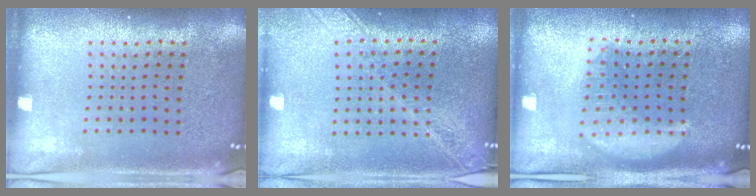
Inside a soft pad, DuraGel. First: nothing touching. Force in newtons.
{"total": 1.8, "press": 1.6, "slide": 0.8}
{"total": 2.9, "press": 2.9, "slide": 0.3}